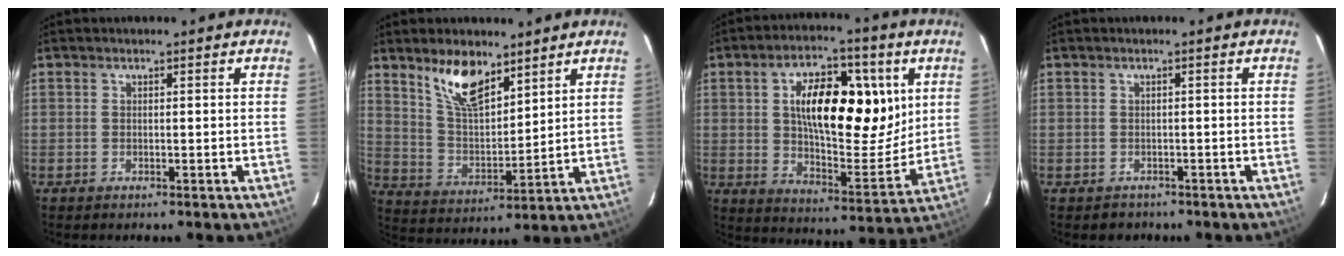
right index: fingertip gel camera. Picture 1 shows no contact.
{"total": 11.0, "force": [7.6, 4.4, 6.6], "torque": [-0.118, 0.003, 0.151]}
{"total": 19.1, "force": [5.2, 8.9, 16.1], "torque": [-0.257, 0.009, 0.085]}
{"total": 2.1, "force": [-1.2, 1.7, 0.0], "torque": [0.001, 0.009, -0.012]}